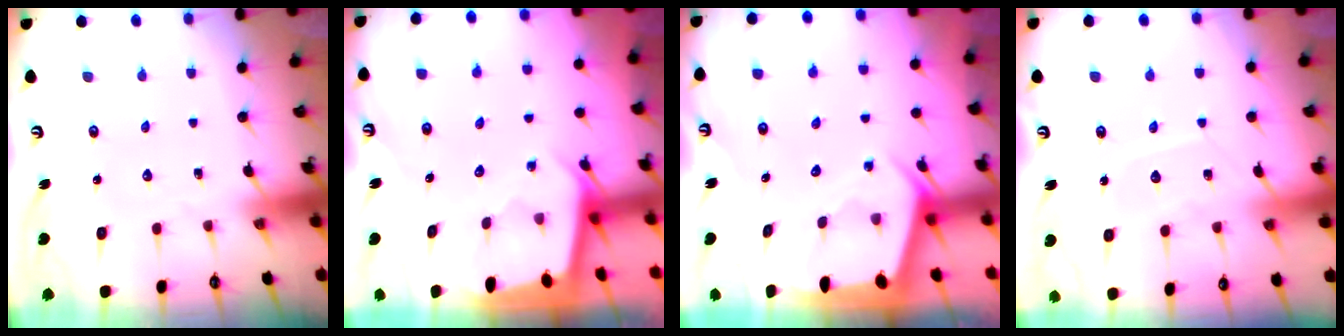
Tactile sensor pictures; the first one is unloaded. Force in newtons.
{"total": 1.7, "press": 1.7, "slide": 0.1}
{"total": 2.5, "press": 2.5, "slide": 0.3}
{"total": 7.1, "press": 7.1, "slide": 0.8}